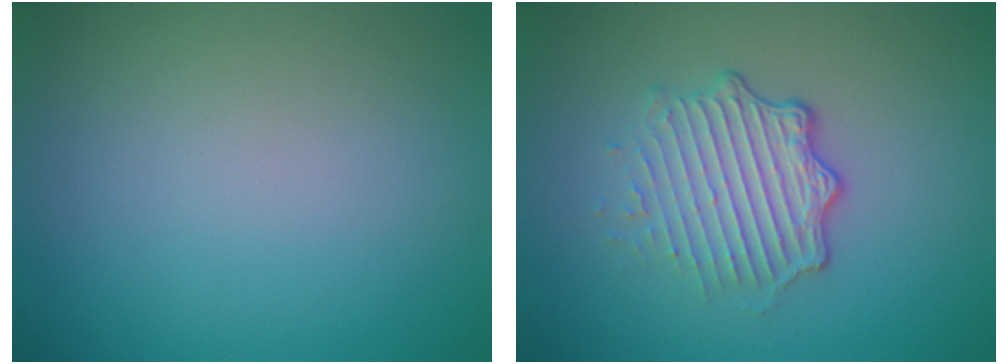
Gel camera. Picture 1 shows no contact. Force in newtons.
{"total": 4.6, "press": 3.3, "slide": 3.3}